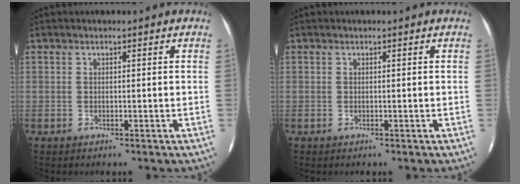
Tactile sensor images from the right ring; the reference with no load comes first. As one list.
[{"total": 0.0}]